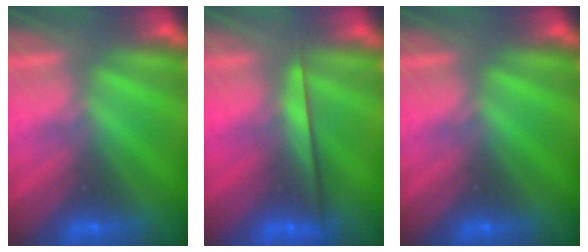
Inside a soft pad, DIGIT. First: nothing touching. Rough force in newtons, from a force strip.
{"total": 2.2}
{"total": 0.0}